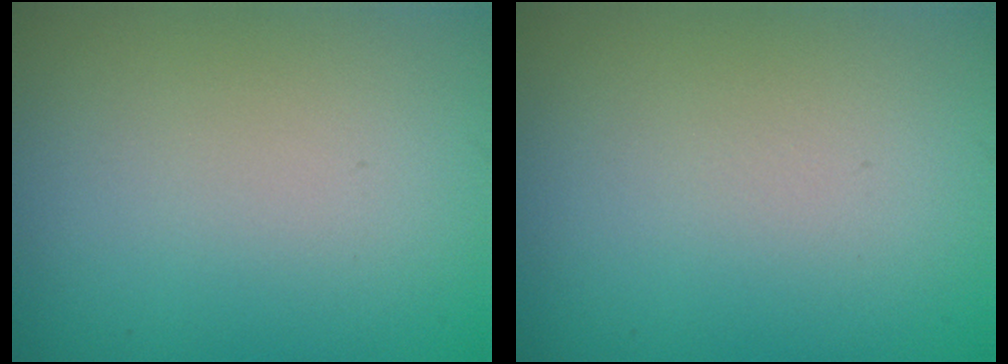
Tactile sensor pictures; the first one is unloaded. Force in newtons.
{"total": 0.0}